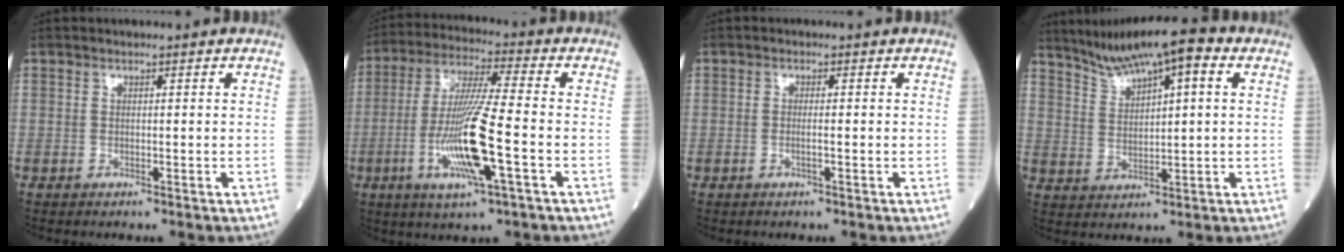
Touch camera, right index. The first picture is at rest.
{"total": 14.3, "force": [-3.9, 0.7, 13.7], "torque": [-0.279, -0.017, -0.076]}
{"total": 1.2, "force": [-0.2, 0.1, 1.2], "torque": [-0.027, -0.002, -0.003]}
{"total": 10.3, "force": [6.5, 2.5, 7.7], "torque": [-0.135, 0.025, 0.115]}